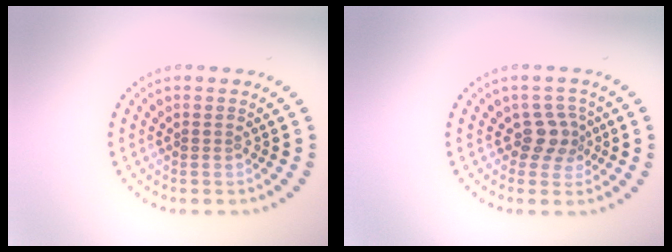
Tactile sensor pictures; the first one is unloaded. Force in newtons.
{"total": 2.5, "press": 1.9, "slide": 1.6}